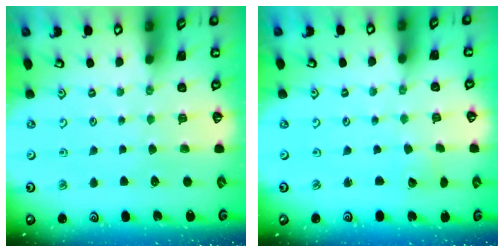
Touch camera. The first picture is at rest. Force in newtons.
{"total": 2.3, "press": 2.3, "slide": 0.2}